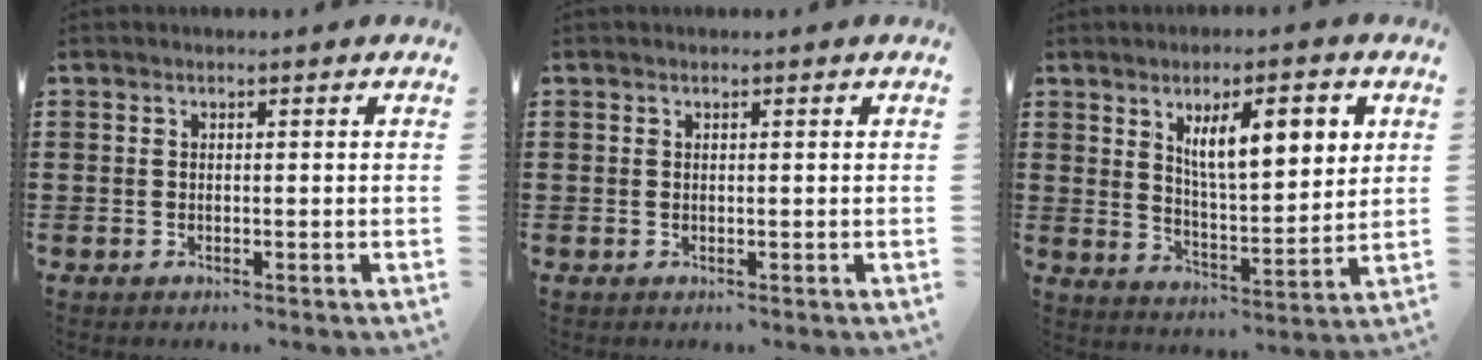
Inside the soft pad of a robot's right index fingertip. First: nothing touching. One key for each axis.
{"total": 0.0}
{"total": 9.6, "fx": 3.9, "fy": 3.2, "fz": 8.2, "tx": -0.132, "ty": -0.004, "tz": 0.061}